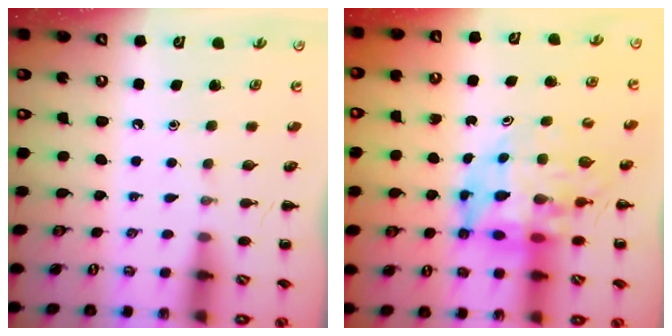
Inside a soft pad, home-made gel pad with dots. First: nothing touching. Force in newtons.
{"total": 9.9, "press": 9.4, "slide": 3.1}